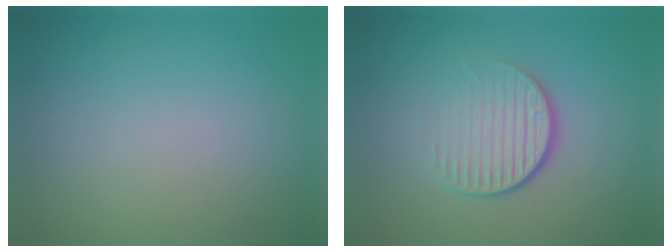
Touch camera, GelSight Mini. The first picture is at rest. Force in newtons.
{"total": 4.3, "press": 2.6, "slide": 3.4}